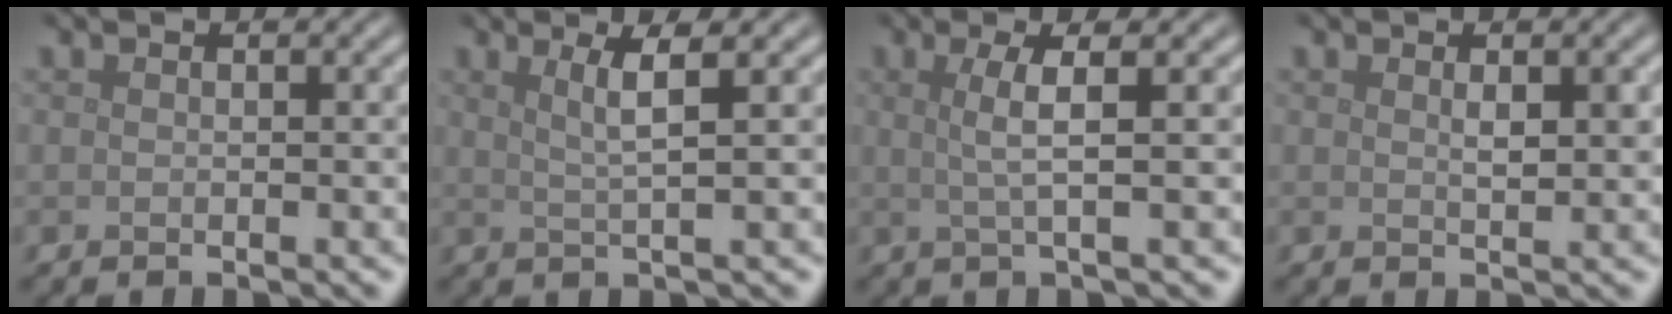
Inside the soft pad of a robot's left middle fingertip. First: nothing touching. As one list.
[{"total": 2.8, "force": [1.1, 0.5, 2.6], "torque": [-0.043, 0.002, 0.017]}, {"total": 3.0, "force": [0.6, 0.5, 2.9], "torque": [-0.054, 0.001, 0.007]}, {"total": 1.4, "force": [0.5, 0.4, 1.3], "torque": [-0.022, -0.003, 0.009]}]